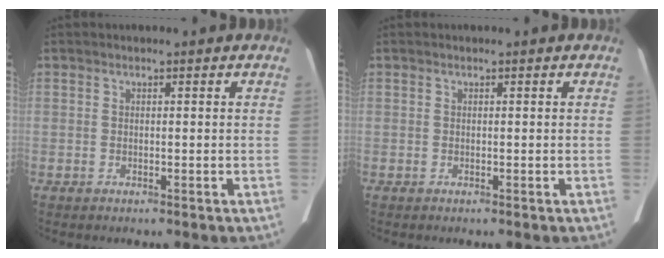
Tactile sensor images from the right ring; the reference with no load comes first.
{"total": 0.0}